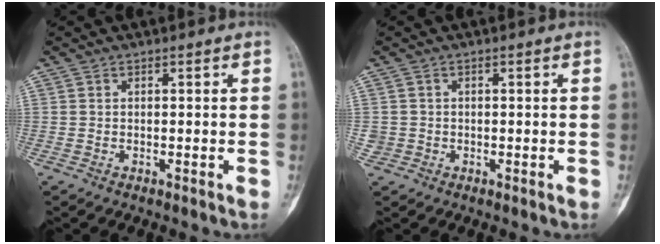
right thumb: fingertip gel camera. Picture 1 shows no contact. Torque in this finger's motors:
{"motor_torque": [0.16, 0.03, 0.23, -0.02, 0.03]}